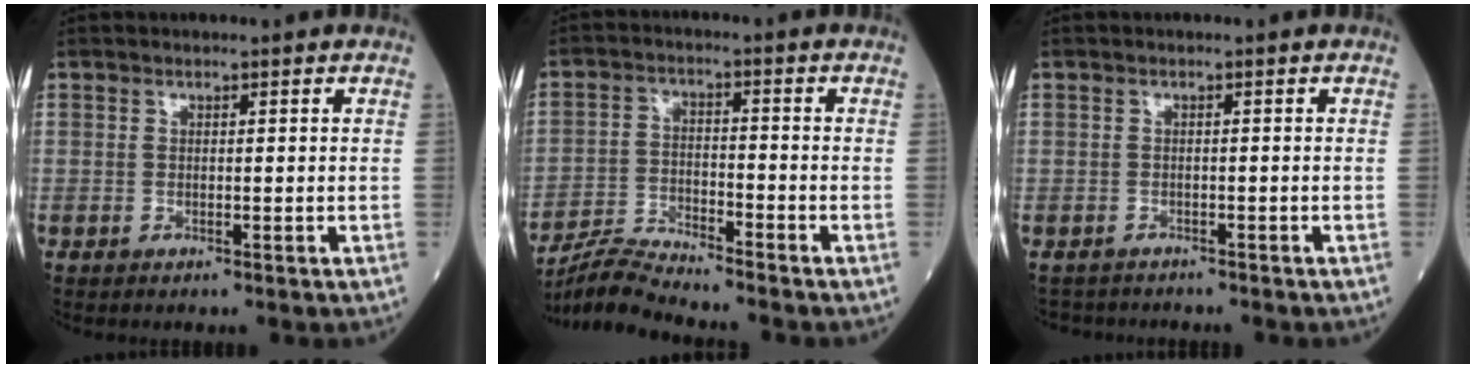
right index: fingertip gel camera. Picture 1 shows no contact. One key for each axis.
{"total": 6.7, "fx": -6.6, "fy": -1.1, "fz": 0.7, "tx": -0.021, "ty": -0.010, "tz": -0.126}
{"total": 2.9, "fx": -2.6, "fy": 1.2, "fz": -0.5, "tx": 0.001, "ty": -0.002, "tz": -0.048}